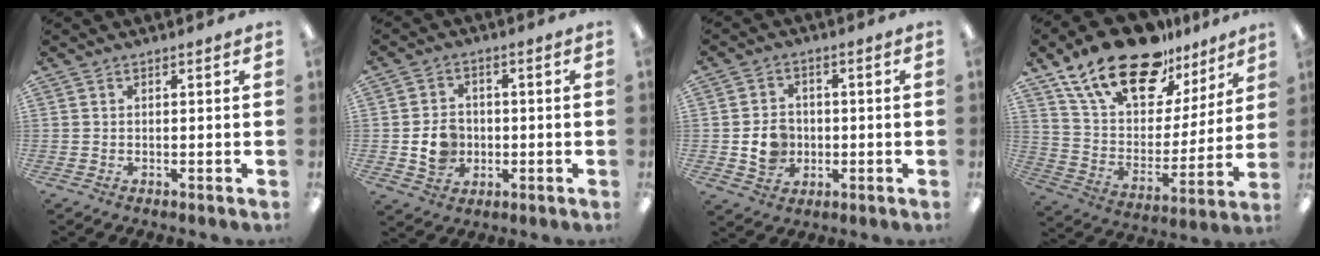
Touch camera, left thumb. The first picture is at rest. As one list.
[{"total": 7.3, "force": [-1.1, 6.1, 3.7], "torque": [-0.066, 0.009, -0.018]}, {"total": 7.1, "force": [-1.1, 6.2, 3.3], "torque": [-0.061, 0.009, -0.017]}, {"total": 21.7, "force": [15.7, 9.9, 11.2], "torque": [-0.201, -0.097, 0.280]}]